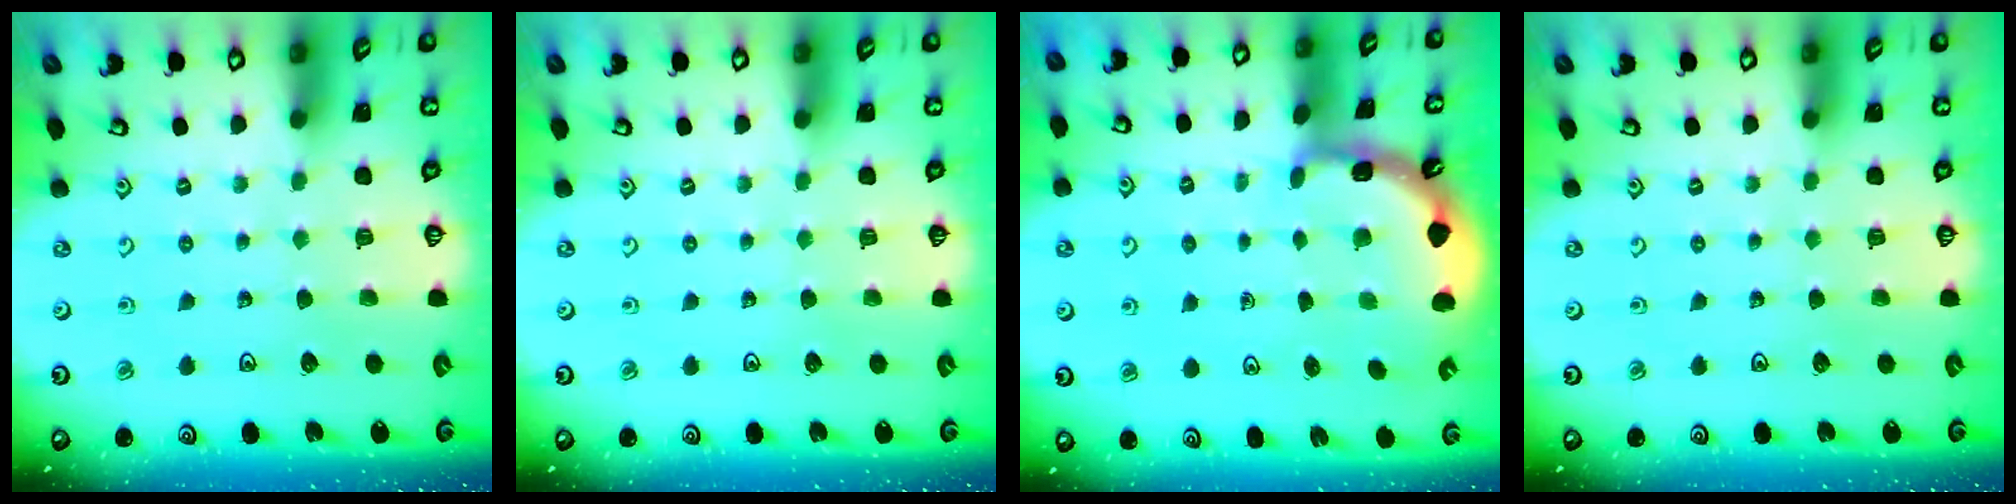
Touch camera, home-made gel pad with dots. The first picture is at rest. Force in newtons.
{"total": 0.0}
{"total": 2.8, "press": 2.8, "slide": 0.2}
{"total": 0.0}